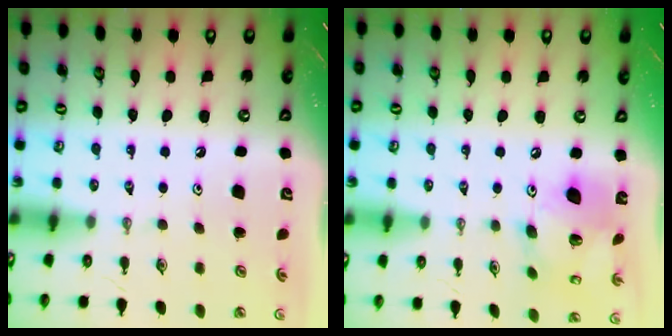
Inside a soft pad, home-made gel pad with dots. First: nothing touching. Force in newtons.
{"total": 14.8, "press": 14.7, "slide": 1.5}